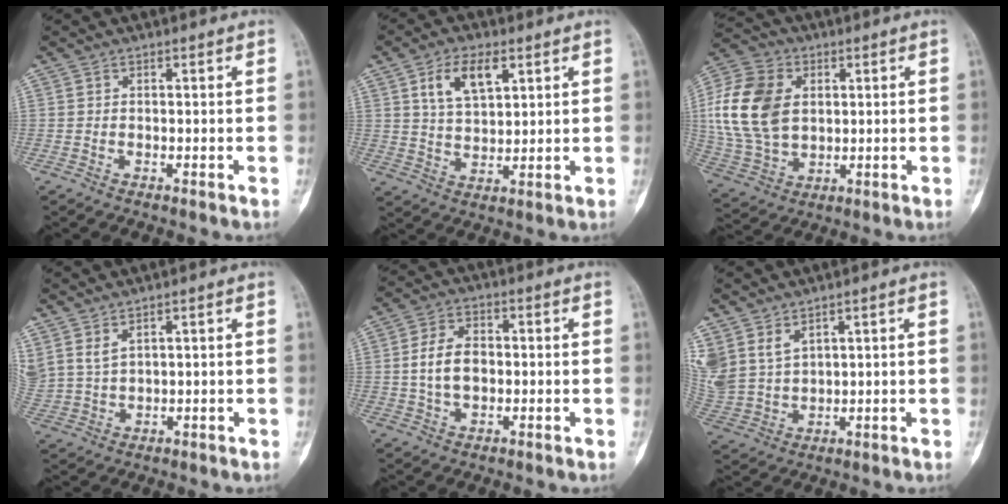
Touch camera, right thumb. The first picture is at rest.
{"total": 8.7, "force": [3.9, 4.6, 6.3], "torque": [-0.099, -0.012, 0.075]}
{"total": 17.0, "force": [2.8, 12.3, 11.5], "torque": [-0.217, 0.001, 0.058]}
{"total": 4.9, "force": [3.5, 1.8, 3.0], "torque": [-0.066, -0.016, 0.083]}
{"total": 7.4, "force": [0.1, 4.9, 5.5], "torque": [-0.095, 0.011, 0.002]}
{"total": 9.5, "force": [5.7, 5.6, 5.0], "torque": [-0.114, -0.020, 0.138]}